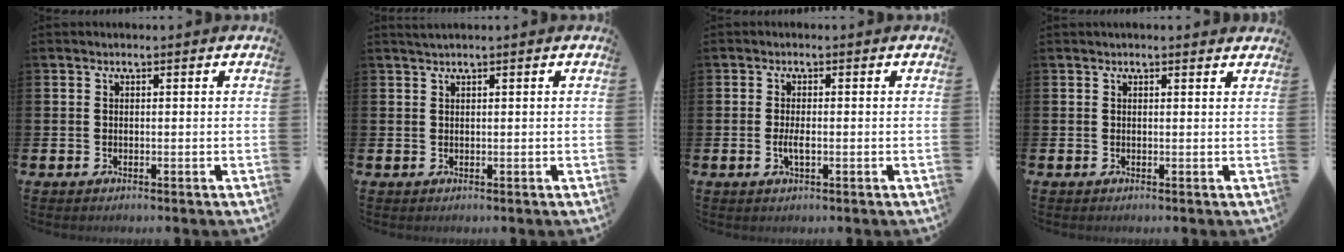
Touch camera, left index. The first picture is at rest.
{"total": 0.9, "force": [0.7, -0.1, 0.5], "torque": [-0.014, 0.004, 0.014]}
{"total": 1.9, "force": [-0.2, 0.6, 1.8], "torque": [-0.037, 0.001, -0.003]}
{"total": 0.7, "force": [0.7, 0.0, 0.2], "torque": [0.004, -0.004, 0.011]}